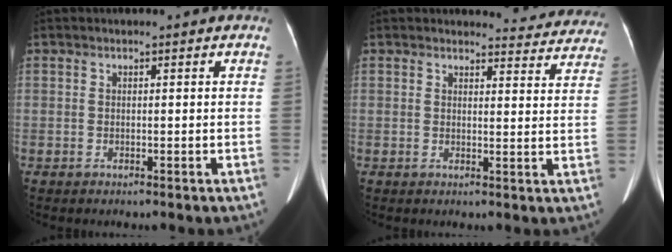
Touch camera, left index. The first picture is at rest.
{"total": 9.3, "force": [9.1, 2.0, 0.1], "torque": [0.029, -0.029, 0.073]}